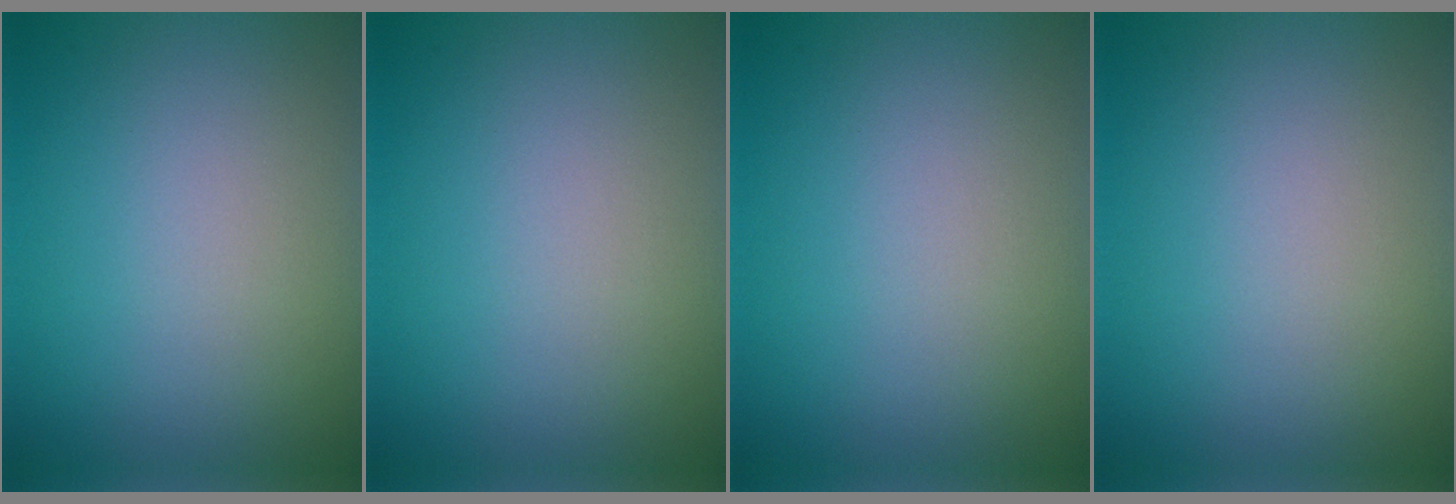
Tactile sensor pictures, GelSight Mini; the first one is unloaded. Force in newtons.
{"total": 0.0}
{"total": 0.0}
{"total": 0.0}